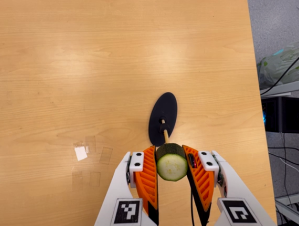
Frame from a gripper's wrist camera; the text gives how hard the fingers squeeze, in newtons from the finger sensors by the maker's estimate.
{"total": 9.9, "left": 9.3, "right": 10.4}